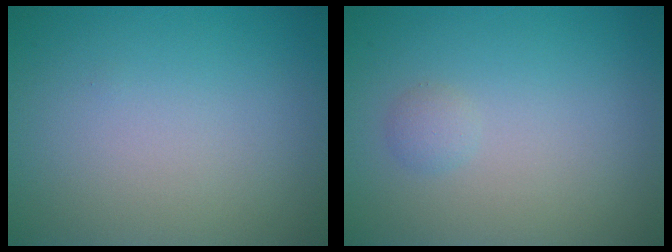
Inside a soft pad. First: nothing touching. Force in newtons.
{"total": 0.8, "press": 0.8, "slide": 0.1}